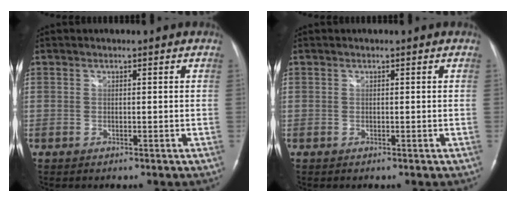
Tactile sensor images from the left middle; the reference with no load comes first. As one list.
[{"total": 0.0}]